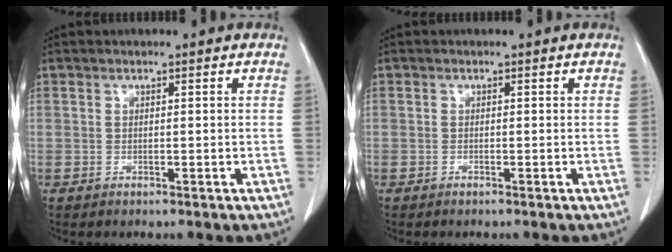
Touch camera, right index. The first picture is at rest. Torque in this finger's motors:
{"motor_torque": [0.15, -0.12, -0.01, 0.00]}